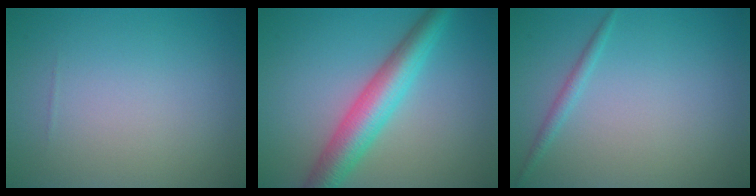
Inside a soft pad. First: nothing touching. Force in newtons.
{"total": 5.9, "press": 5.9, "slide": 0.1}
{"total": 1.1, "press": 1.1, "slide": 0.1}